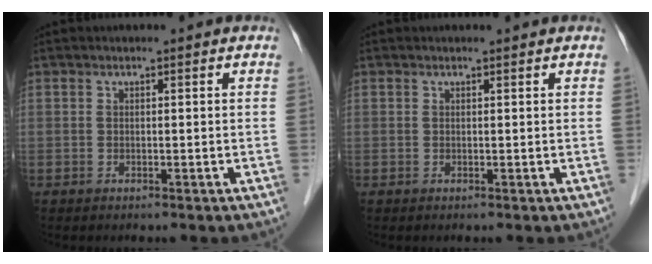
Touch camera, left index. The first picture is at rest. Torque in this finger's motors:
{"motor_torque": [0.05, 0.00, -0.03, 0.01]}